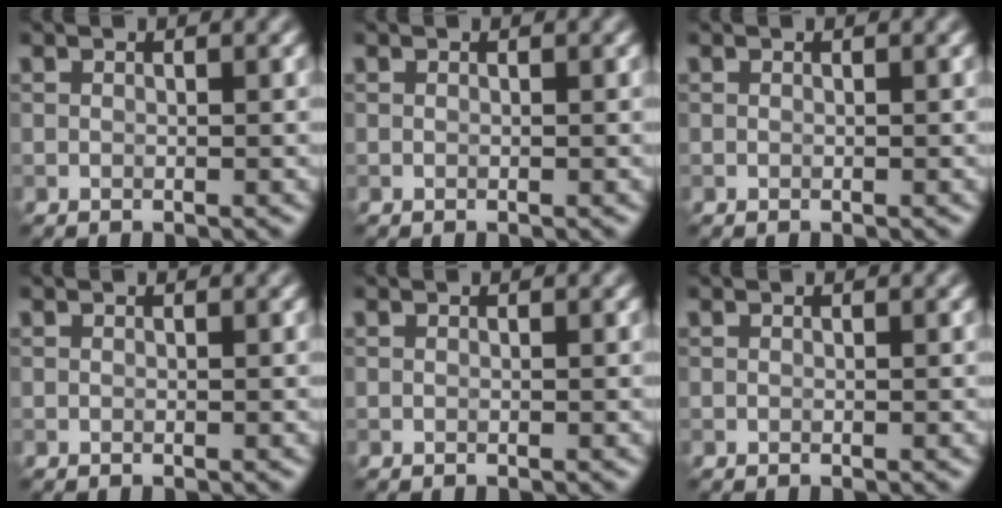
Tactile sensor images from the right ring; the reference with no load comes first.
{"total": 0.0}
{"total": 0.0}
{"total": 0.0}
{"total": 0.0}
{"total": 0.0}